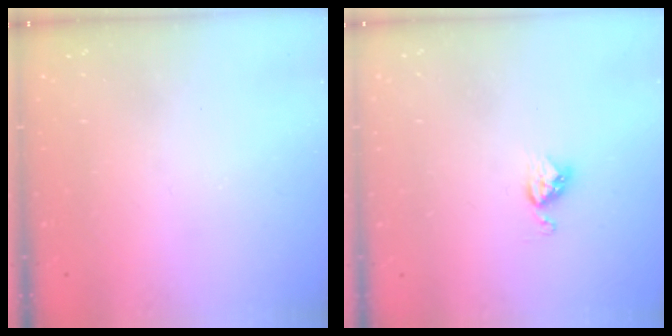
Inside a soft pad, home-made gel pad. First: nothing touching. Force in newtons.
{"total": 4.2, "press": 4.2, "slide": 0.4}